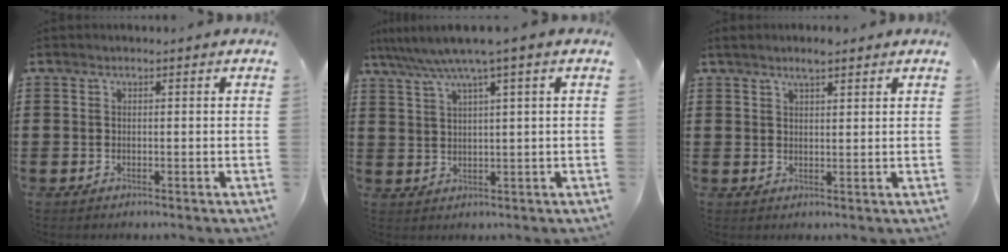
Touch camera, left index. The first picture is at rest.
{"total": 4.9, "force": [2.7, -0.4, 4.1], "torque": [-0.087, -0.012, 0.042]}
{"total": 2.9, "force": [2.1, 0.4, 1.9], "torque": [-0.041, 0.002, 0.037]}